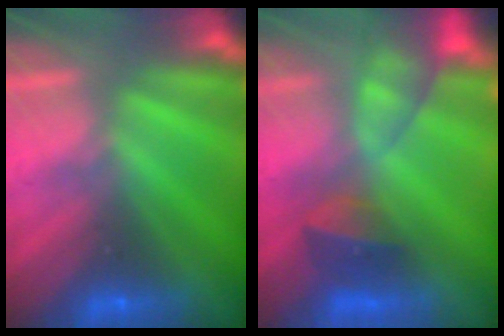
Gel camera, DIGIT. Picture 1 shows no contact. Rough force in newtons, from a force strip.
{"total": 9.7}